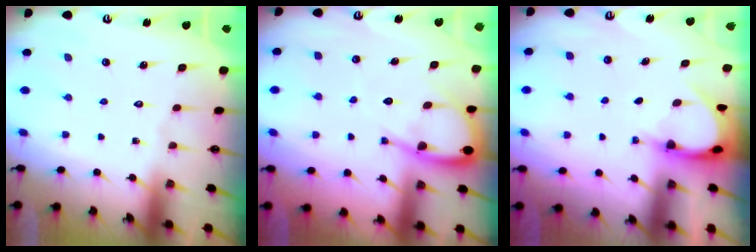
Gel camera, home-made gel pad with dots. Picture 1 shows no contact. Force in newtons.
{"total": 7.8, "press": 7.8, "slide": 0.8}
{"total": 3.7, "press": 3.7, "slide": 0.4}